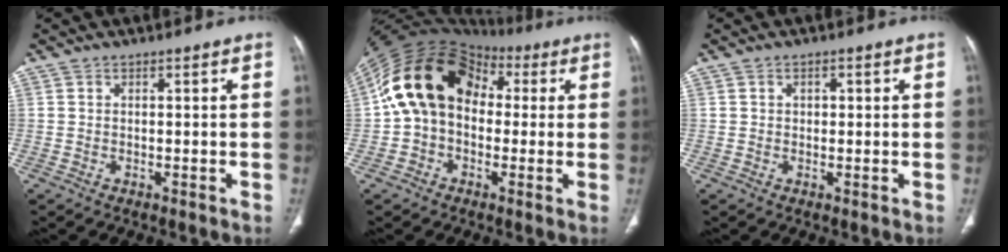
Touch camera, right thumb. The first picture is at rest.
{"total": 16.8, "force": [2.0, 12.6, 11.0], "torque": [-0.180, 0.050, 0.025]}
{"total": 1.3, "force": [0.3, 1.0, 0.8], "torque": [-0.008, 0.001, 0.004]}